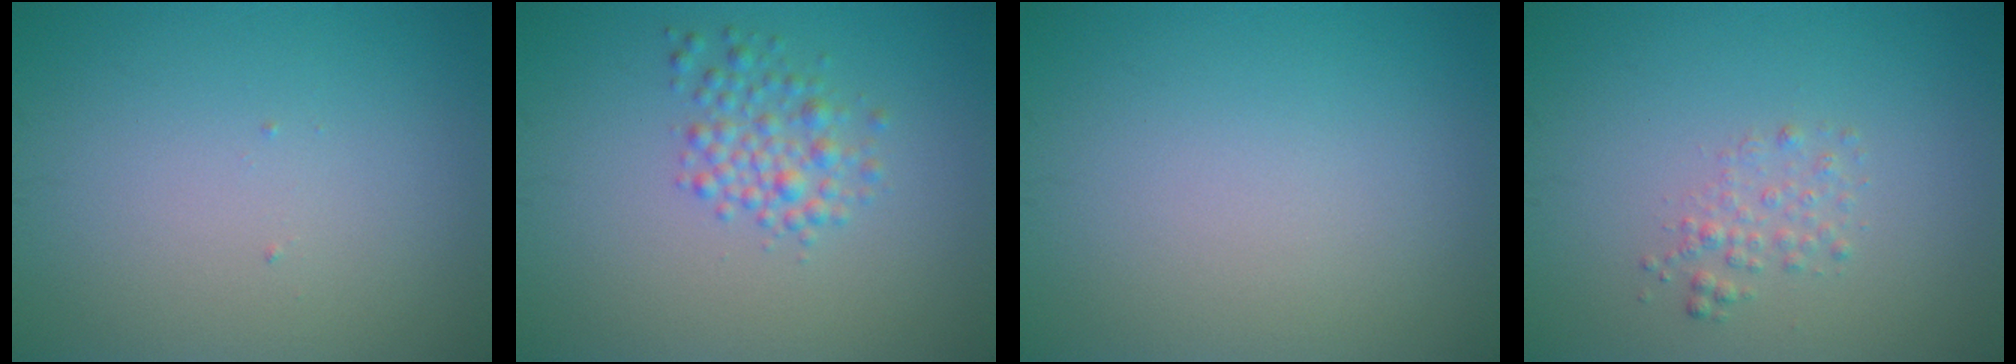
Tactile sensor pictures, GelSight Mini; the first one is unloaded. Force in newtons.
{"total": 2.6, "press": 2.6, "slide": 0.1}
{"total": 0.0}
{"total": 1.4, "press": 1.4, "slide": 0.1}